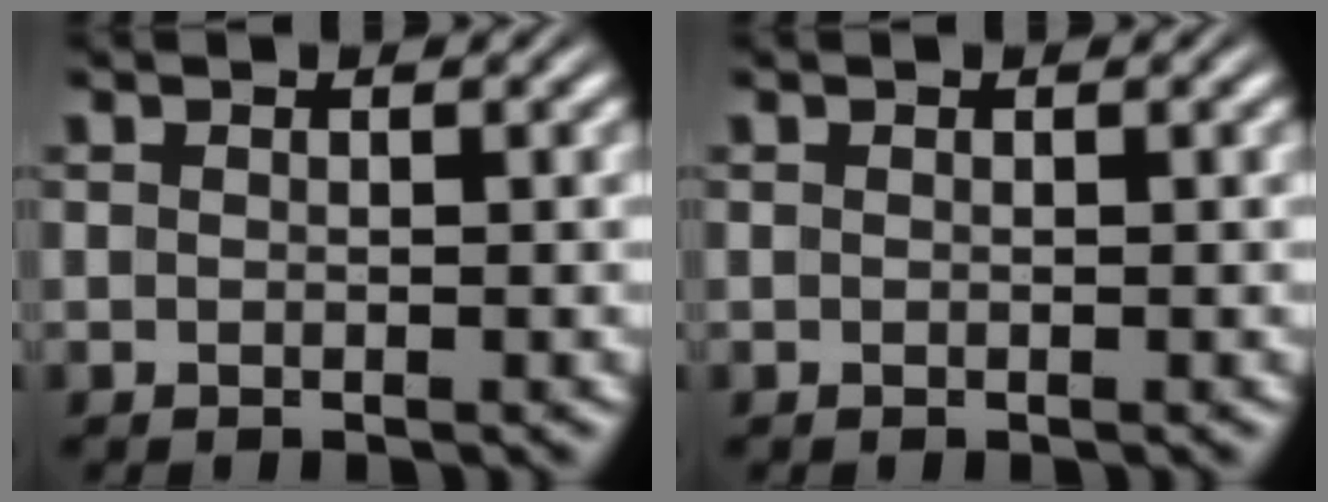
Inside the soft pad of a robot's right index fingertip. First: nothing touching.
{"total": 0.0}